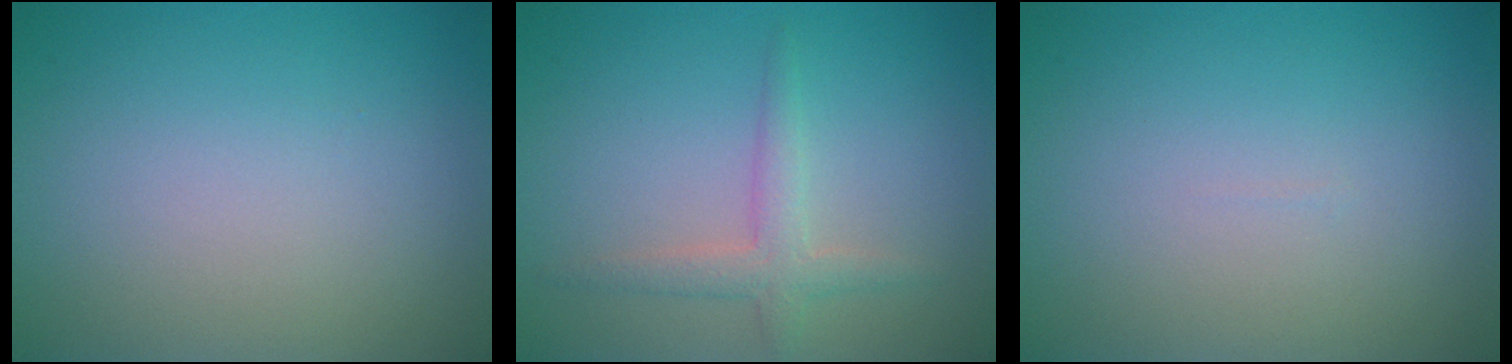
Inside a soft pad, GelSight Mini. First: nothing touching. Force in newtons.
{"total": 2.3, "press": 2.3, "slide": 0.1}
{"total": 0.0}